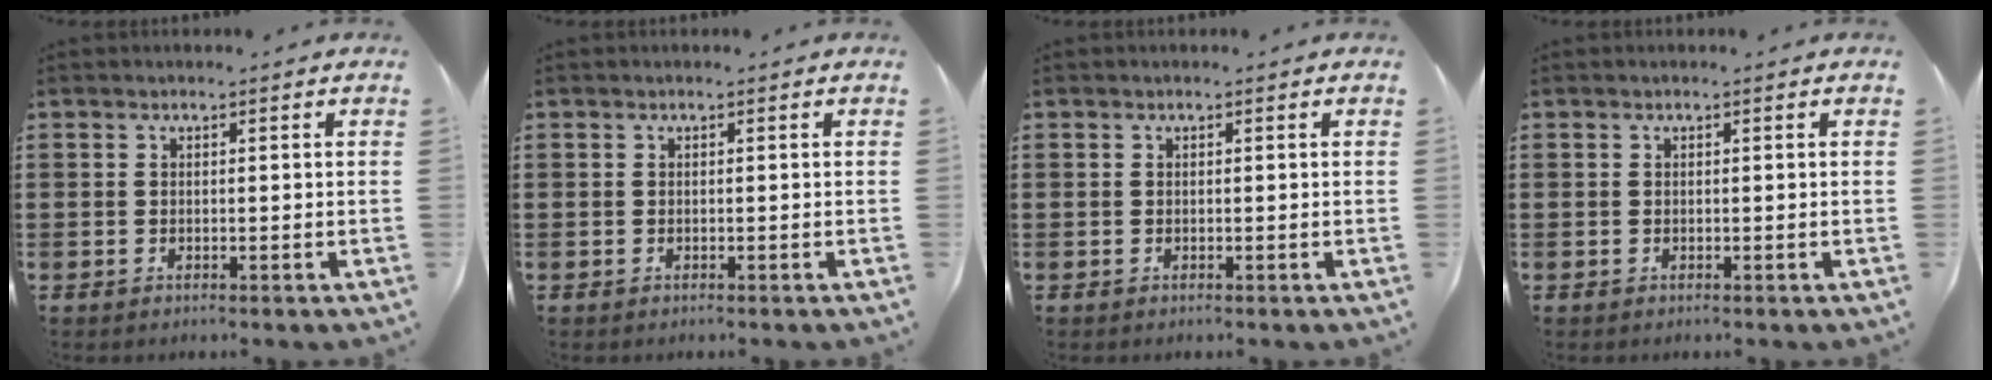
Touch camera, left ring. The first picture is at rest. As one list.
[{"total": 0.0}, {"total": 0.0}, {"total": 0.0}]